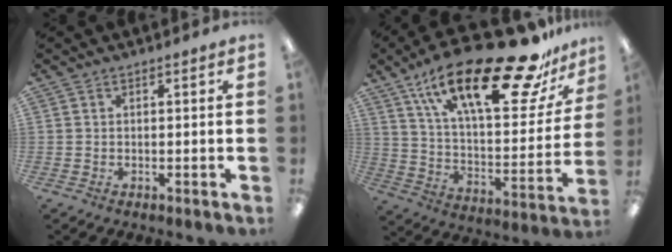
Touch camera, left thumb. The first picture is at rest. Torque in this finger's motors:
{"motor_torque": [0.49, 0.60, 1.58, -1.19, 0.63]}